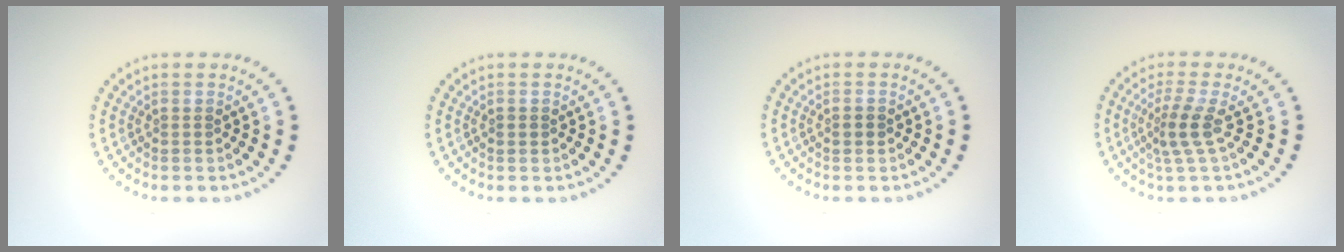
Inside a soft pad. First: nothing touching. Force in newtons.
{"total": 0.8, "press": 0.7, "slide": 0.3}
{"total": 1.2, "press": 1.2, "slide": 0.1}
{"total": 2.6, "press": 1.8, "slide": 1.8}